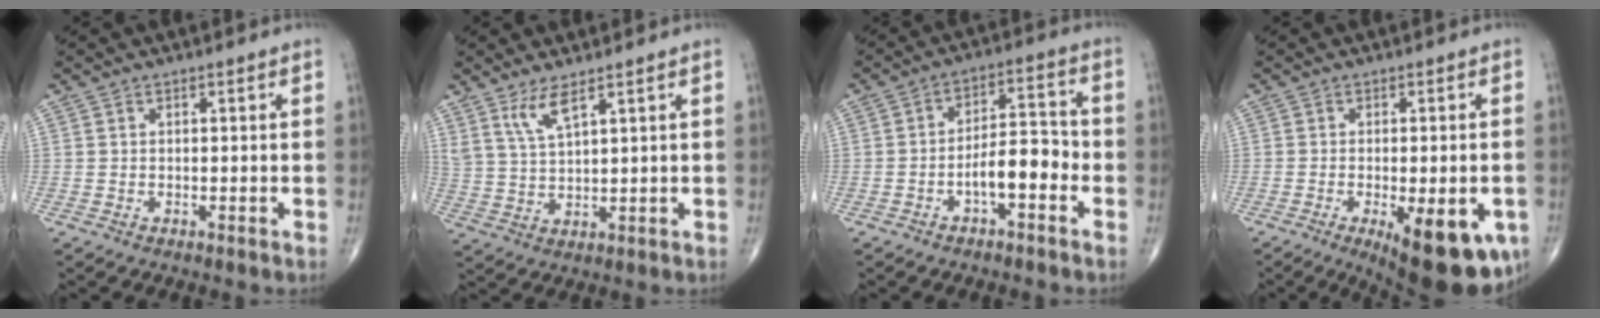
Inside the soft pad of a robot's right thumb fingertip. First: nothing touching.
{"total": 5.3, "force": [3.4, 1.0, 3.8], "torque": [-0.083, -0.024, 0.076]}
{"total": 8.3, "force": [-2.9, 3.4, 7.0], "torque": [-0.099, 0.037, -0.053]}
{"total": 15.8, "force": [-6.0, 5.7, 13.4], "torque": [-0.136, -0.007, -0.067]}